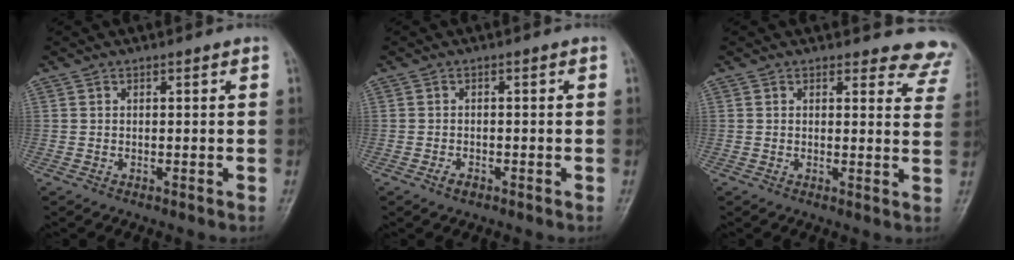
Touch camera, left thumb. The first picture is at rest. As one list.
[{"total": 1.7, "force": [-1.0, 1.0, 1.0], "torque": [-0.019, 0.004, -0.019]}, {"total": 8.4, "force": [7.9, 2.8, -0.2], "torque": [0.058, -0.055, 0.049]}]